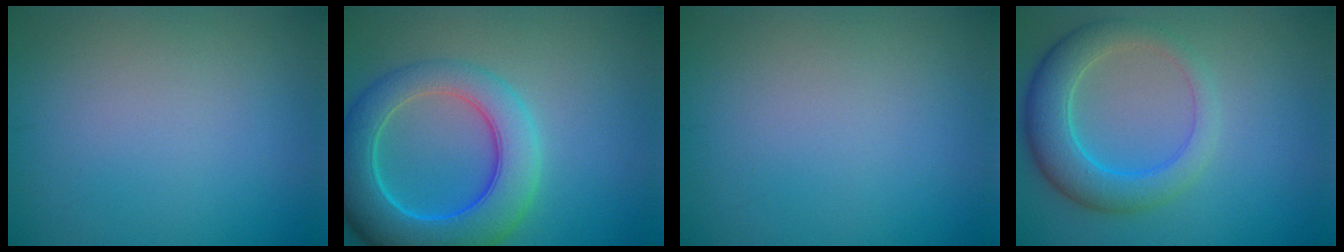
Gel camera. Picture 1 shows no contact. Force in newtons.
{"total": 8.4, "press": 8.3, "slide": 0.3}
{"total": 0.0}
{"total": 5.4, "press": 5.4, "slide": 0.2}